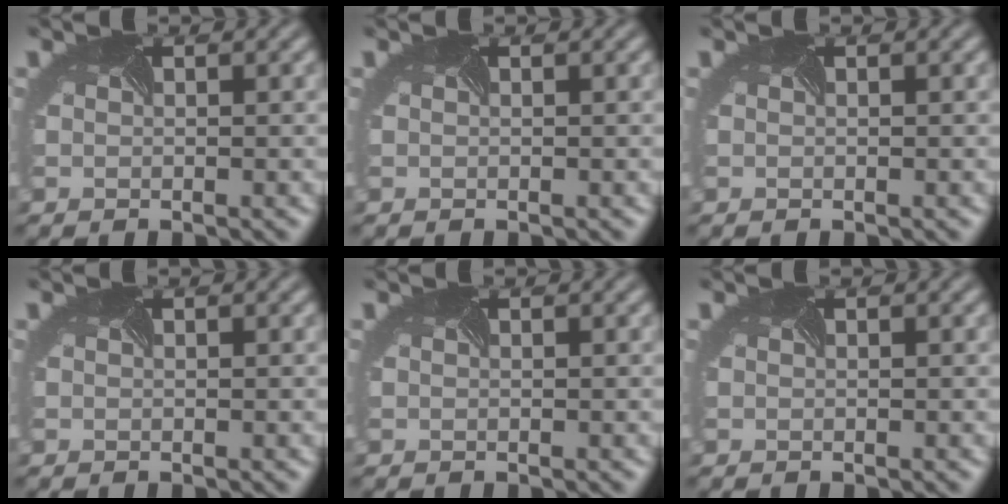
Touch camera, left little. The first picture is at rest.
{"total": 0.0}
{"total": 0.0}
{"total": 0.0}
{"total": 0.0}
{"total": 0.0}